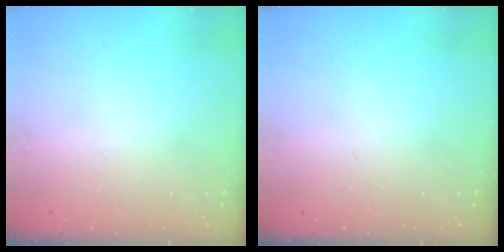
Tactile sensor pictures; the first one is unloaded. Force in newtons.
{"total": 0.0}